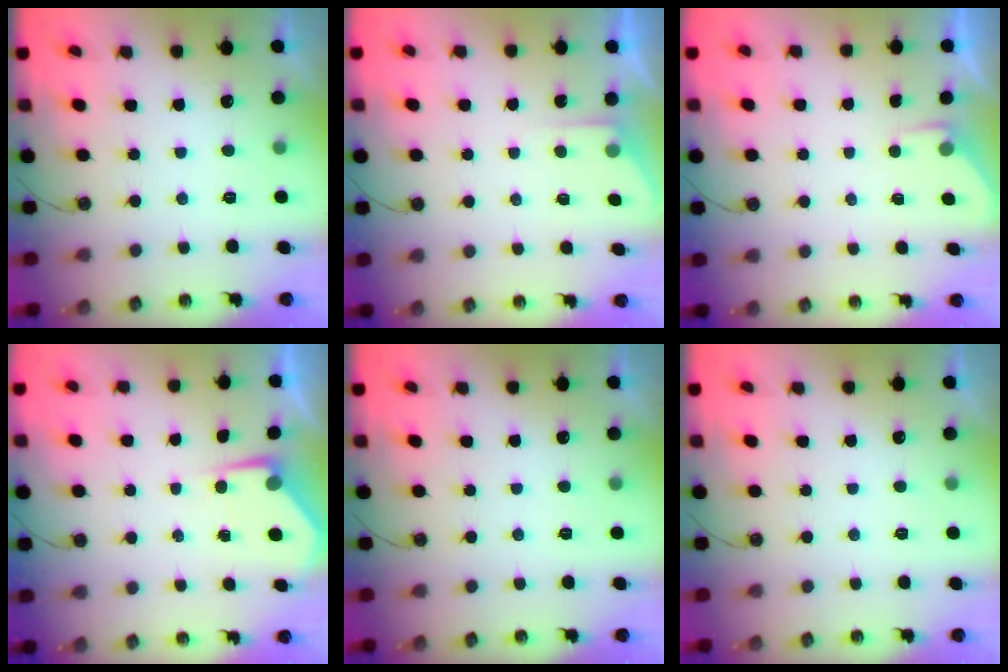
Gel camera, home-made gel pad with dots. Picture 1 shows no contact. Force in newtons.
{"total": 4.3, "press": 4.3, "slide": 0.4}
{"total": 1.8, "press": 1.7, "slide": 0.4}
{"total": 4.8, "press": 4.8, "slide": 0.5}
{"total": 0.0}
{"total": 0.0}